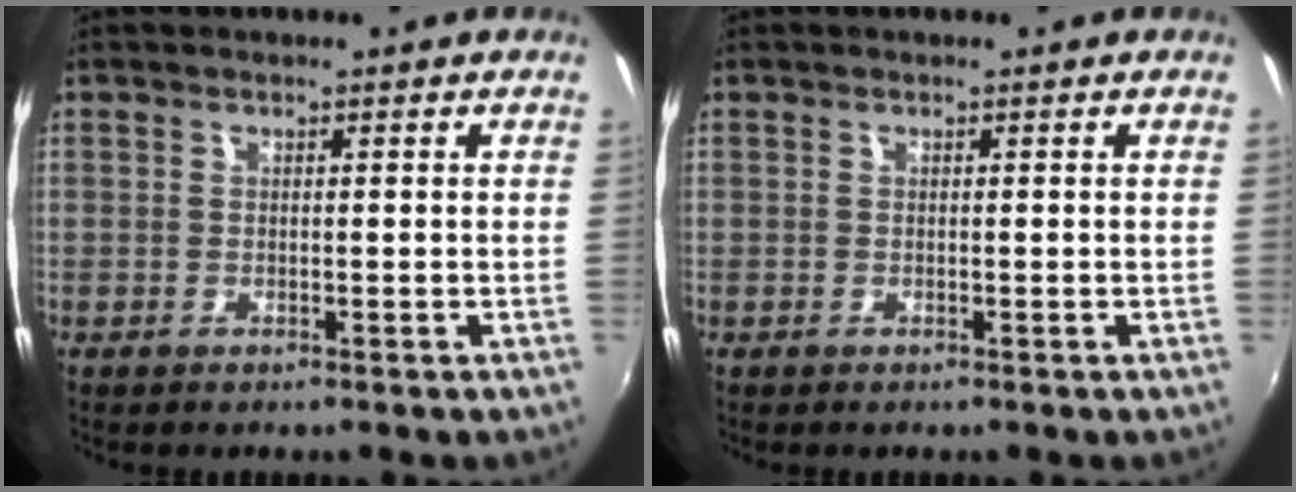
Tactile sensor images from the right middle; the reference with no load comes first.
{"total": 0.0}